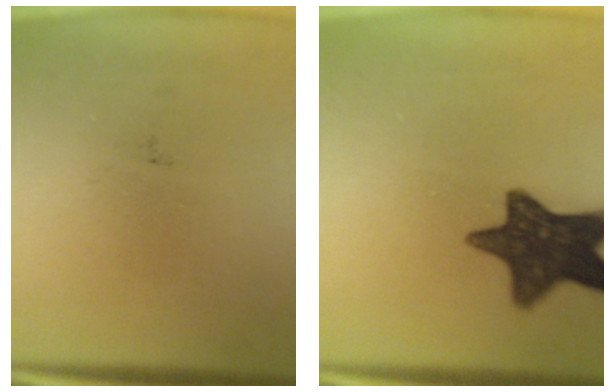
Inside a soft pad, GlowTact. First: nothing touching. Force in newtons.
{"total": 13.1}